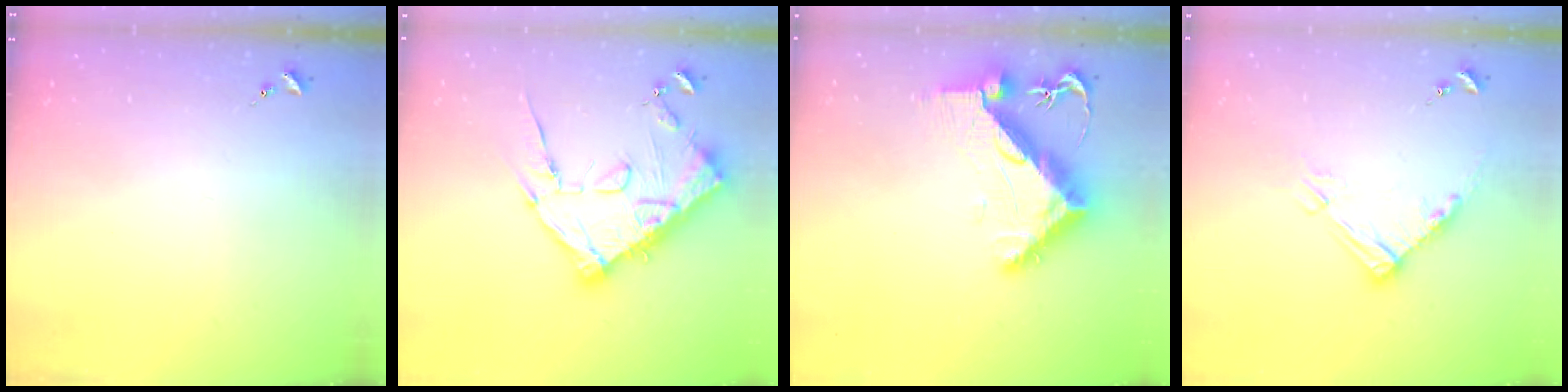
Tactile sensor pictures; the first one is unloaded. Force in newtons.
{"total": 17.2, "press": 17.2, "slide": 1.3}
{"total": 10.8, "press": 10.8, "slide": 1.3}
{"total": 10.5, "press": 10.4, "slide": 1.2}